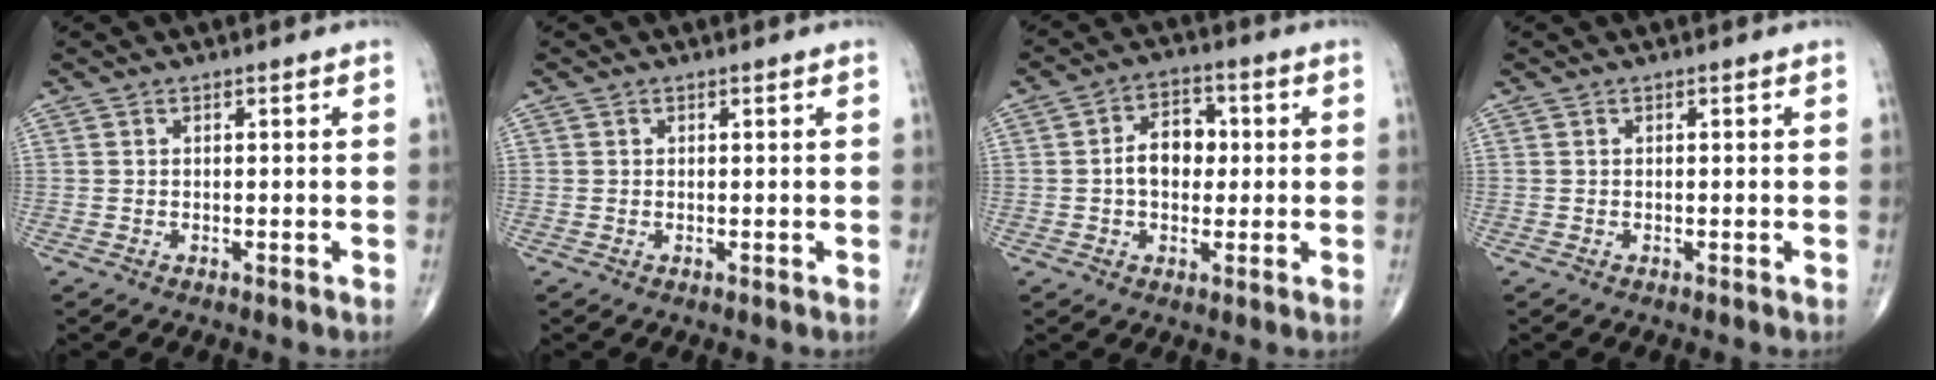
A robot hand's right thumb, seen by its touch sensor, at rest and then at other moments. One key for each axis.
{"total": 0.0}
{"total": 7.7, "fx": 0.2, "fy": 5.4, "fz": 5.5, "tx": -0.067, "ty": 0.018, "tz": -0.003}
{"total": 0.0}